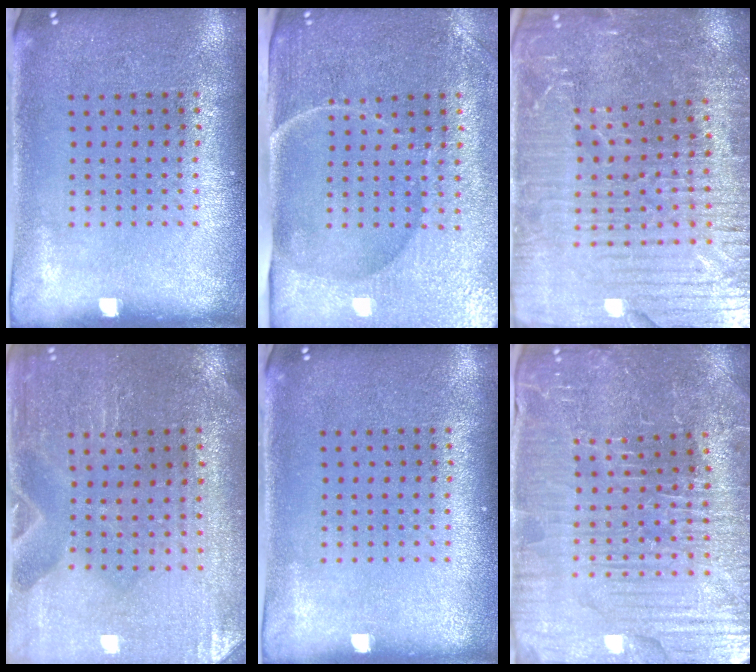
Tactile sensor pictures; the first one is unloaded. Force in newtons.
{"total": 4.6, "press": 4.0, "slide": 2.3}
{"total": 4.9, "press": 4.6, "slide": 1.7}
{"total": 0.6, "press": 0.6, "slide": 0.0}
{"total": 0.0}
{"total": 4.4, "press": 4.4, "slide": 0.7}